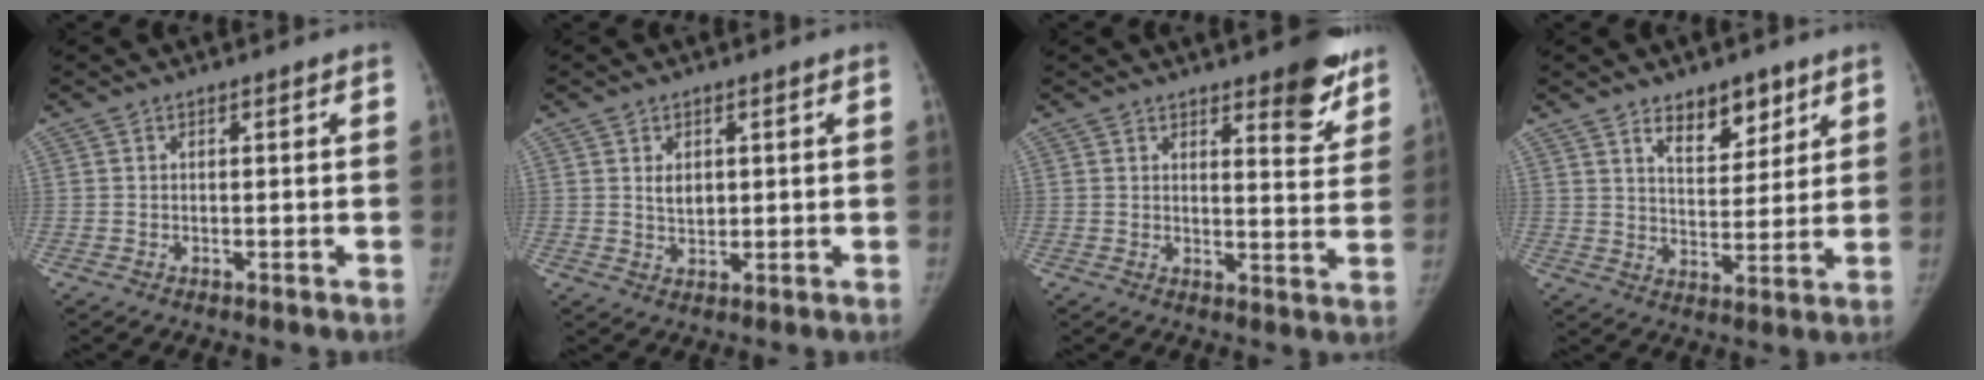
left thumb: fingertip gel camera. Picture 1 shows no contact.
{"total": 3.3, "force": [0.9, 2.3, 2.1], "torque": [-0.021, -0.008, 0.020]}
{"total": 9.1, "force": [6.4, 3.1, 5.6], "torque": [-0.034, -0.044, 0.080]}
{"total": 8.9, "force": [5.7, 4.7, 5.0], "torque": [-0.040, -0.039, 0.094]}